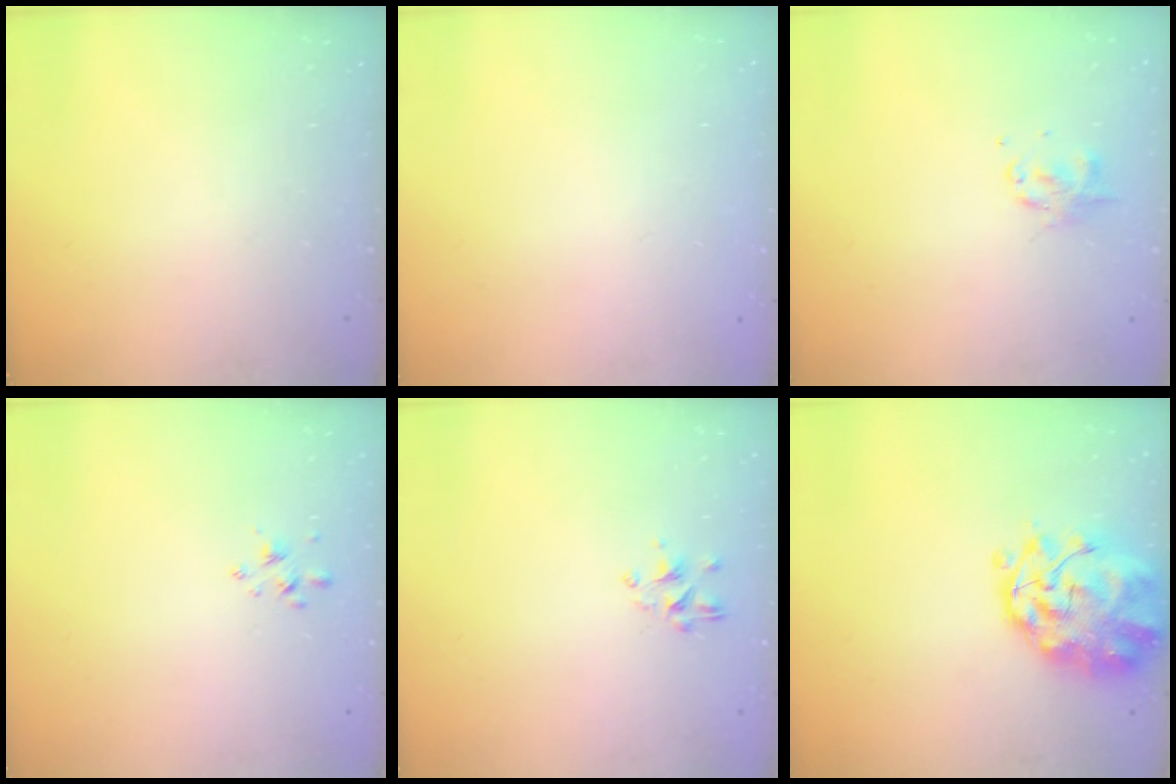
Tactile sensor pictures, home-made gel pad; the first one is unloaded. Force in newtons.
{"total": 1.6, "press": 1.6, "slide": 0.2}
{"total": 2.5, "press": 2.5, "slide": 0.6}
{"total": 2.4, "press": 2.3, "slide": 0.8}
{"total": 2.2, "press": 2.0, "slide": 0.9}
{"total": 3.9, "press": 3.6, "slide": 1.3}